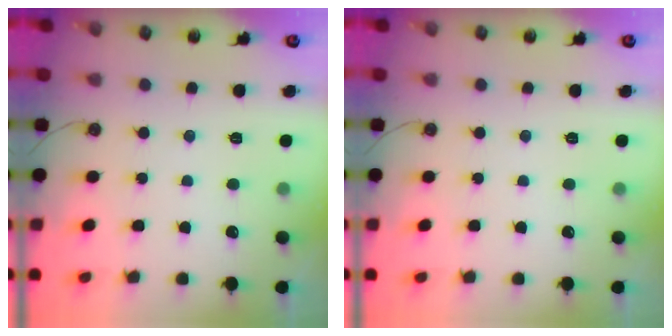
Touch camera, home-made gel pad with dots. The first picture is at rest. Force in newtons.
{"total": 0.0}